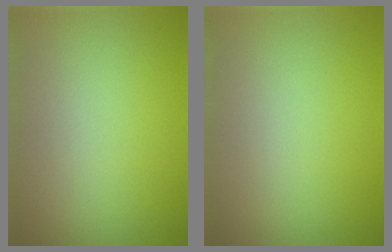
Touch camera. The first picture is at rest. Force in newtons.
{"total": 0.0}